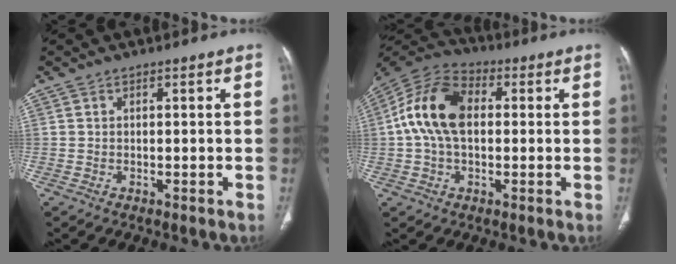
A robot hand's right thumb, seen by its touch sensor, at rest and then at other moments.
{"total": 13.9, "force": [1.2, 8.7, 10.7], "torque": [-0.208, 0.031, 0.014]}